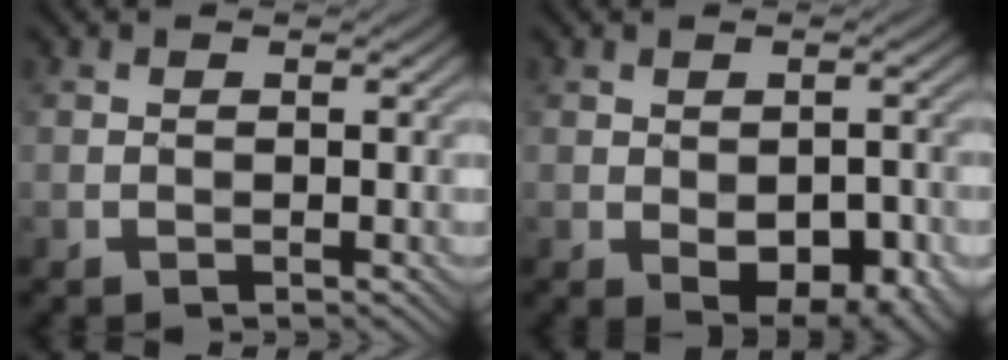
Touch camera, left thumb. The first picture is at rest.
{"total": 7.2, "force": [-2.5, 3.8, 5.5], "torque": [-0.085, -0.022, -0.019]}